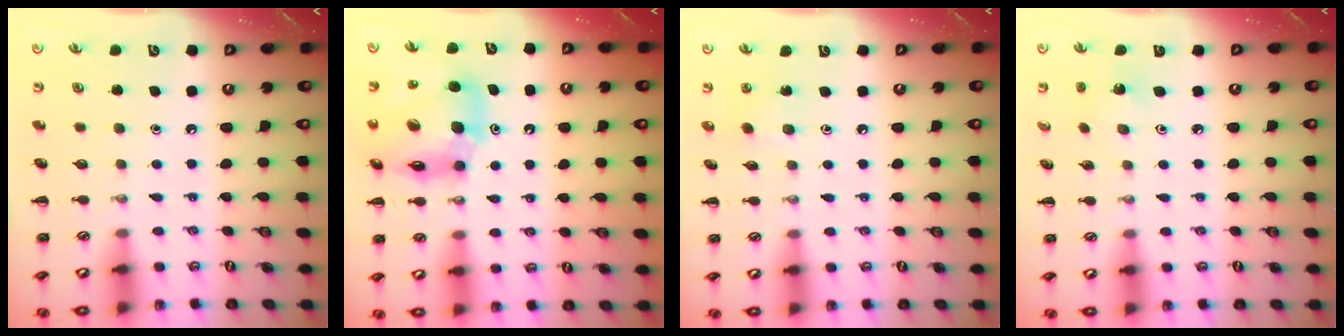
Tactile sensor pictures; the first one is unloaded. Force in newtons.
{"total": 15.0, "press": 14.4, "slide": 4.0}
{"total": 2.8, "press": 2.6, "slide": 0.9}
{"total": 1.6, "press": 1.5, "slide": 0.5}